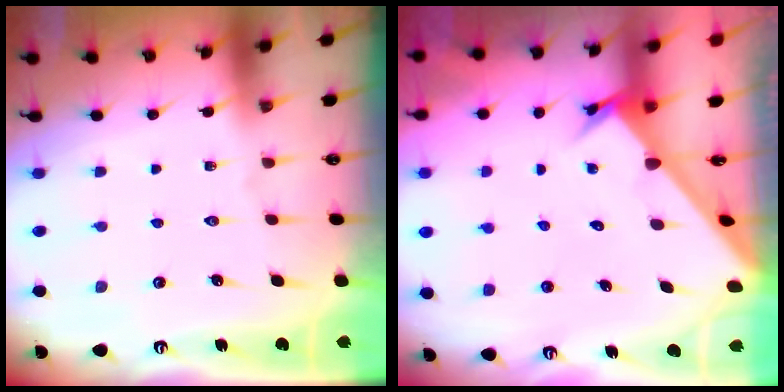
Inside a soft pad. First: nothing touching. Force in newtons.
{"total": 2.6, "press": 2.6, "slide": 0.3}